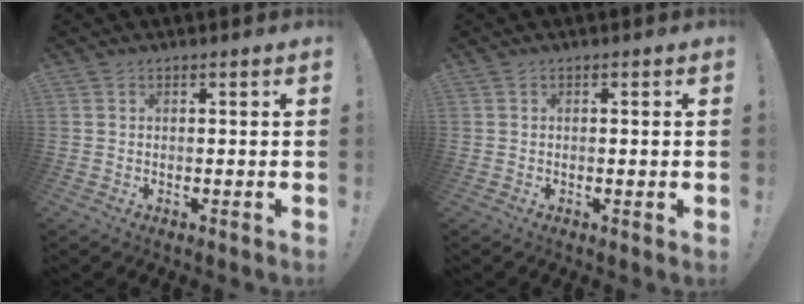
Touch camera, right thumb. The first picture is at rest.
{"total": 0.9, "force": [-0.1, -0.2, 0.9], "torque": [-0.007, -0.005, -0.004]}